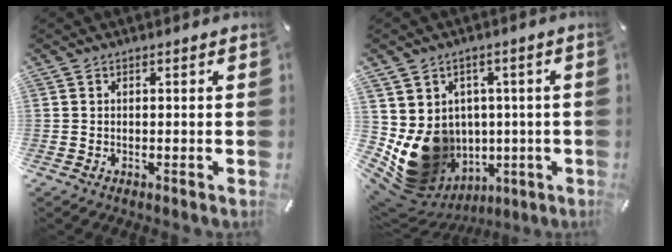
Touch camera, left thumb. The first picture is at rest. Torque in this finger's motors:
{"motor_torque": [2.54, 2.47, 1.03, -0.21, 0.53]}